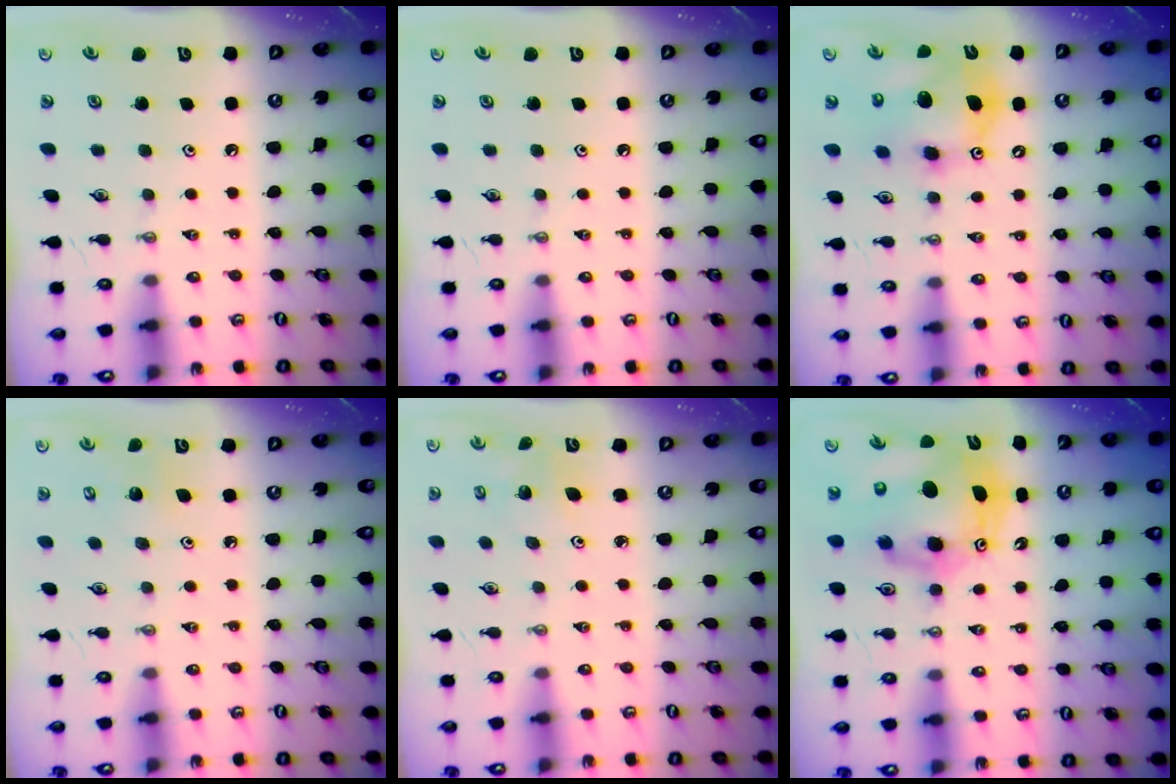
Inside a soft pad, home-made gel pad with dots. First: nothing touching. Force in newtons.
{"total": 0.0}
{"total": 12.0, "press": 11.8, "slide": 2.6}
{"total": 5.2, "press": 5.2, "slide": 0.3}
{"total": 2.8, "press": 2.8, "slide": 0.2}
{"total": 14.5, "press": 14.3, "slide": 2.4}